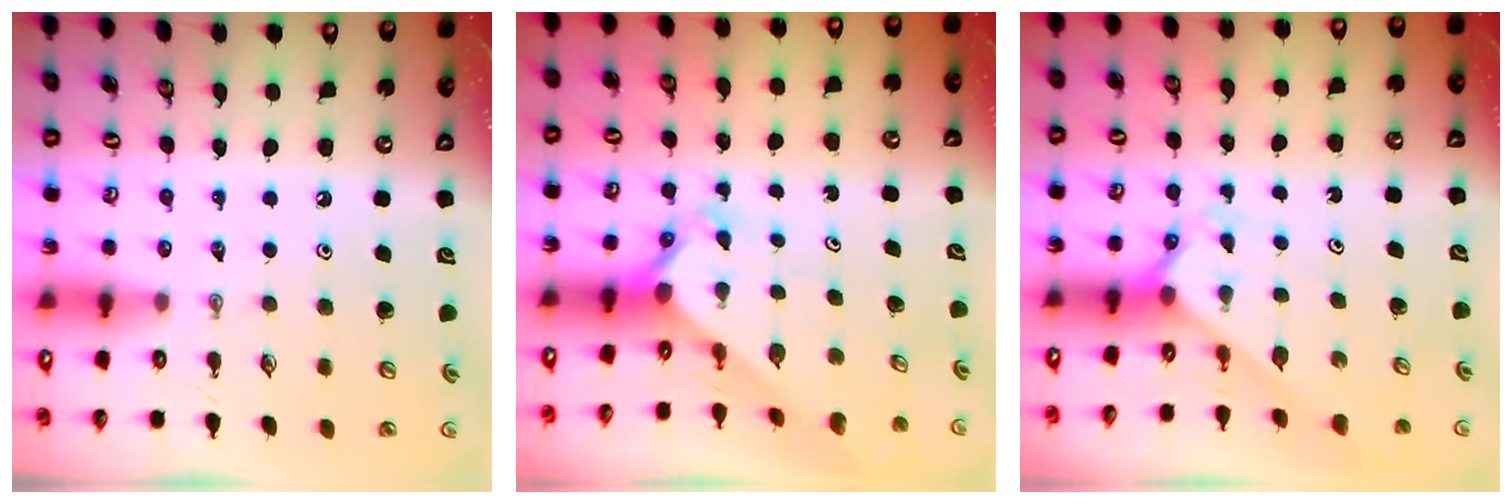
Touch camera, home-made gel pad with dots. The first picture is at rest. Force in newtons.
{"total": 2.5, "press": 2.5, "slide": 0.2}
{"total": 2.1, "press": 2.1, "slide": 0.2}